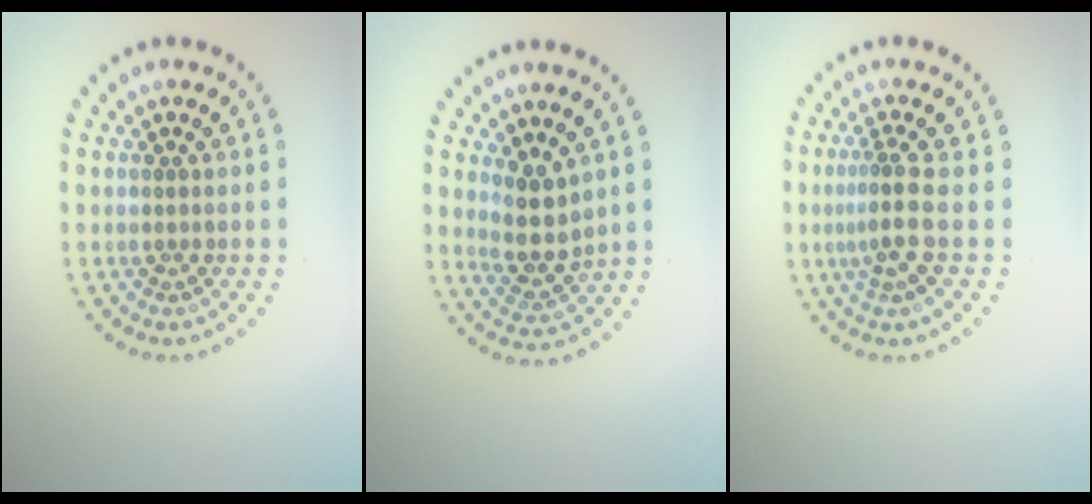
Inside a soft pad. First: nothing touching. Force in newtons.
{"total": 2.9, "press": 2.4, "slide": 1.6}
{"total": 2.8, "press": 1.9, "slide": 2.0}